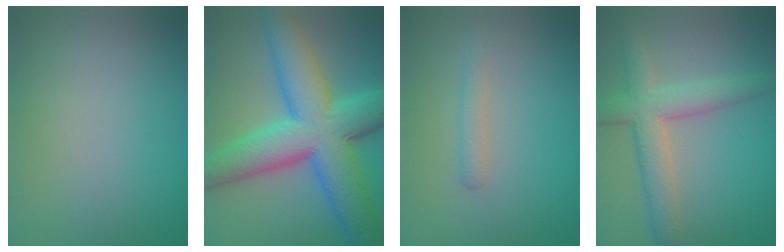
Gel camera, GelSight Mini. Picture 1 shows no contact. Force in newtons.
{"total": 11.8, "press": 11.8, "slide": 0.1}
{"total": 1.4, "press": 1.4, "slide": 0.0}
{"total": 4.9, "press": 4.9, "slide": 0.3}